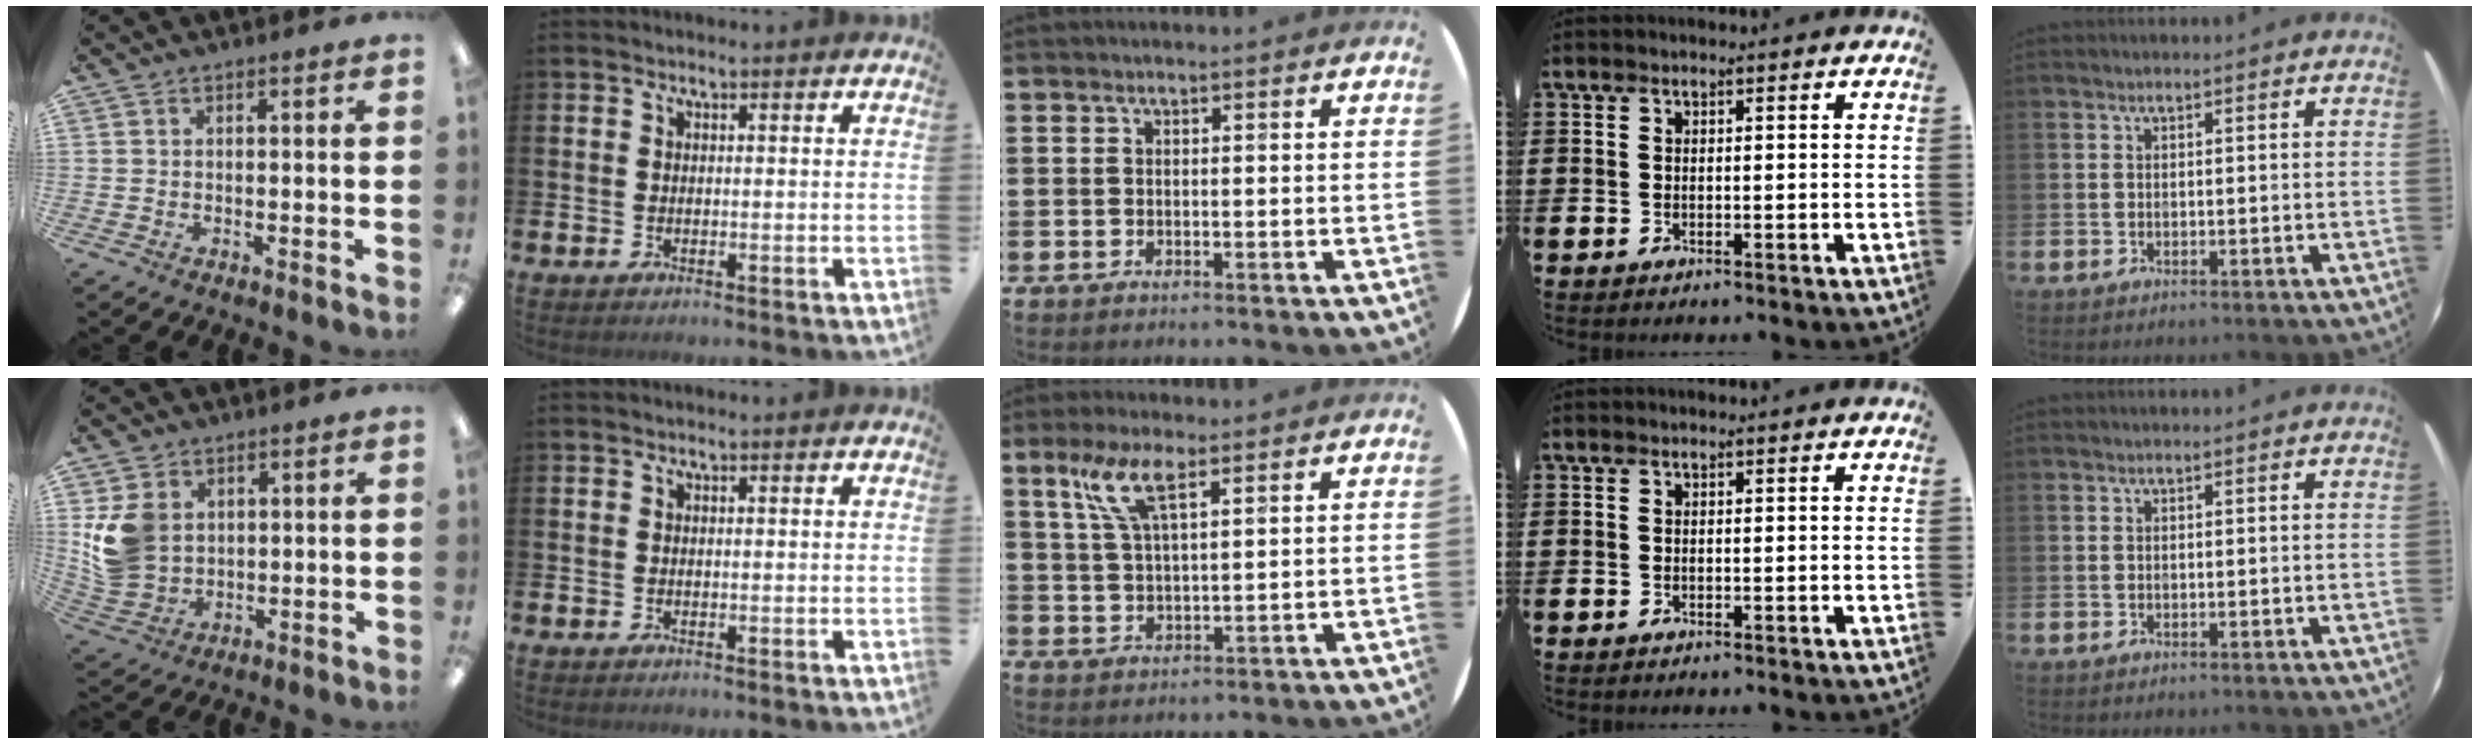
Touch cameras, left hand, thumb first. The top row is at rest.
{"thumb": {"total": 10.3, "force": [2.9, 8.7, 4.9], "torque": [-0.108, 0.003, 0.062]}, "middle": {"total": 6.5, "force": [4.1, 1.8, 4.8], "torque": [-0.106, 0.007, 0.071]}}